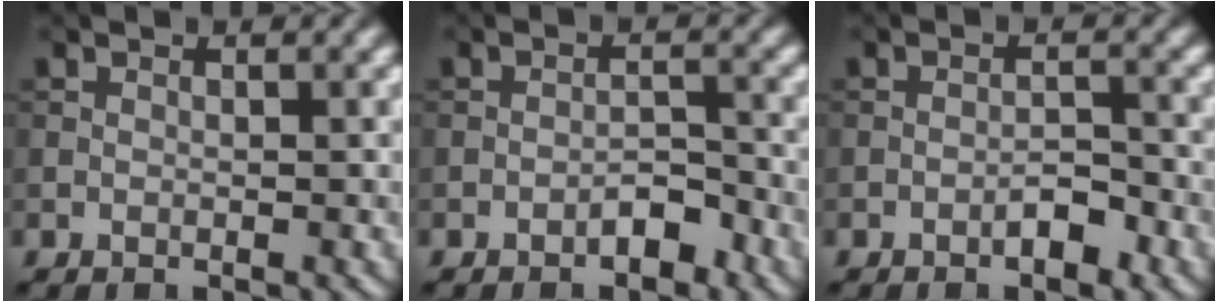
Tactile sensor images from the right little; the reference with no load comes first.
{"total": 2.1, "force": [-1.4, 0.8, 1.4], "torque": [-0.016, 0.008, -0.025]}
{"total": 2.1, "force": [-1.3, 0.7, 1.6], "torque": [-0.022, 0.006, -0.022]}